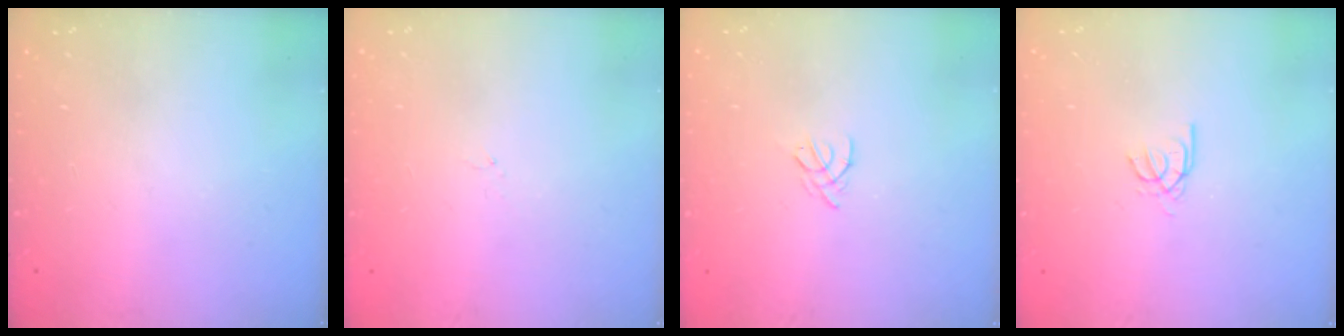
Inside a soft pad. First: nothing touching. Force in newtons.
{"total": 0.0}
{"total": 2.0, "press": 1.9, "slide": 0.5}
{"total": 2.4, "press": 2.4, "slide": 0.3}